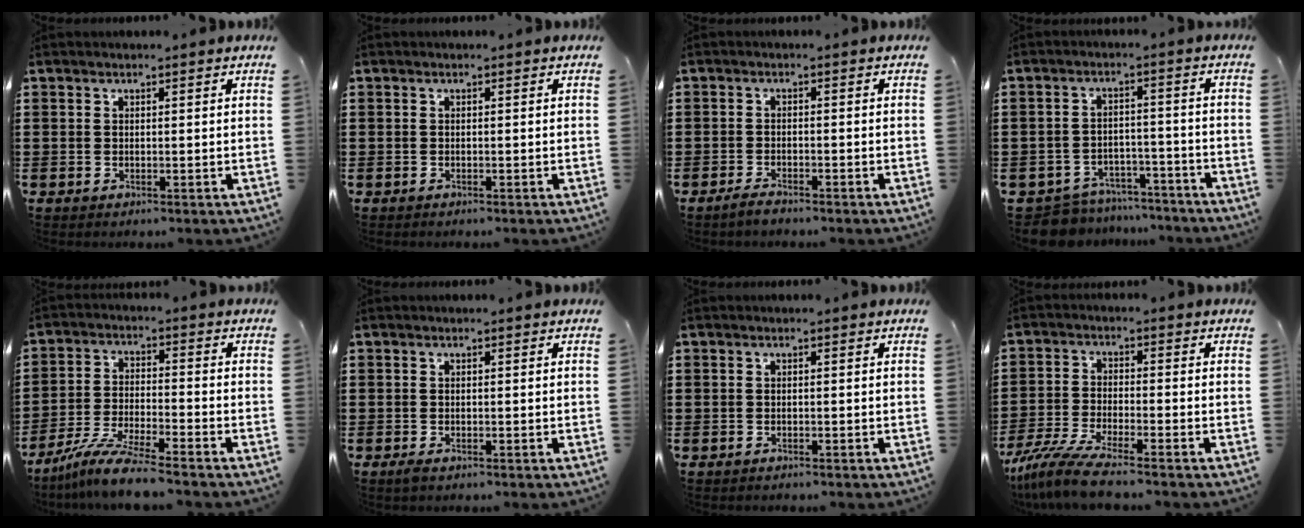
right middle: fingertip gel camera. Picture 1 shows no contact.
{"total": 0.0}
{"total": 1.8, "force": [-1.5, 0.3, 0.8], "torque": [-0.024, -0.003, -0.032]}
{"total": 6.2, "force": [-6.1, 1.1, 0.4], "torque": [-0.020, 0.011, -0.124]}
{"total": 7.9, "force": [-7.0, -0.1, 3.8], "torque": [-0.082, -0.009, -0.135]}
{"total": 0.7, "force": [-0.4, 0.2, 0.5], "torque": [-0.011, -0.005, -0.006]}
{"total": 0.6, "force": [-0.6, 0.2, 0.0], "torque": [0.000, 0.001, -0.013]}
{"total": 6.8, "force": [-5.7, 0.2, 3.7], "torque": [-0.099, -0.023, -0.115]}